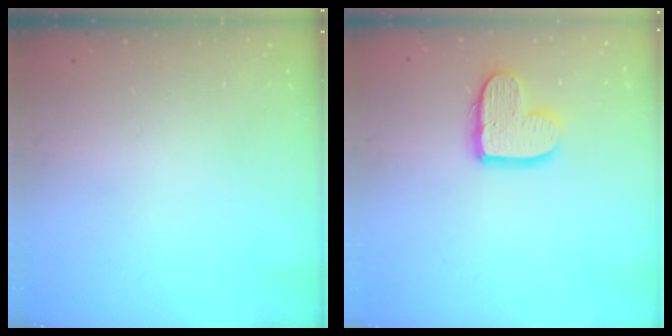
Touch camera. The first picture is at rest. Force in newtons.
{"total": 10.8, "press": 10.7, "slide": 0.9}